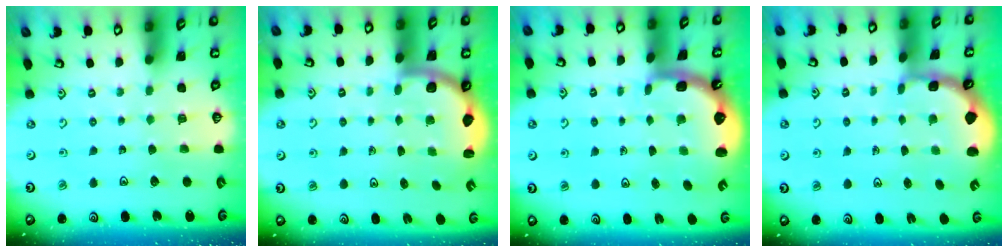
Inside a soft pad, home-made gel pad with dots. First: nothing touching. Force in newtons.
{"total": 2.6, "press": 2.5, "slide": 0.6}
{"total": 2.7, "press": 1.5, "slide": 2.3}
{"total": 1.7, "press": 1.6, "slide": 0.5}